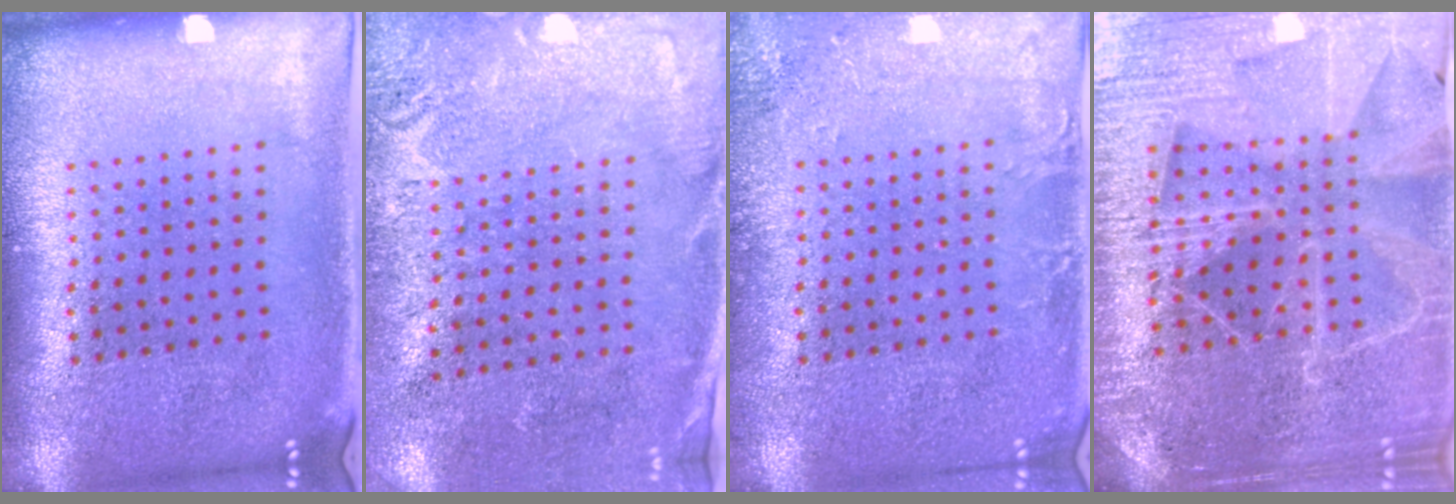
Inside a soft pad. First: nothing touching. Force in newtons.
{"total": 2.7, "press": 2.4, "slide": 1.2}
{"total": 2.1, "press": 2.1, "slide": 0.1}
{"total": 4.7, "press": 4.3, "slide": 1.9}